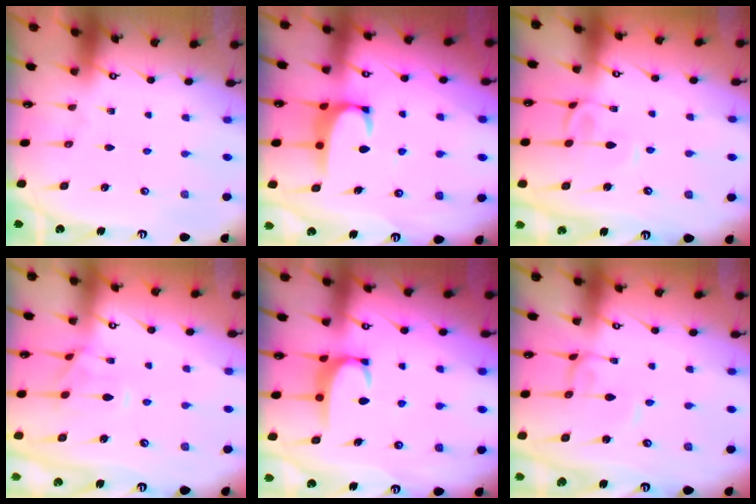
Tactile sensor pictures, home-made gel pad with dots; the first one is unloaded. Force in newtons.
{"total": 1.9, "press": 1.9, "slide": 0.3}
{"total": 2.7, "press": 2.7, "slide": 0.5}
{"total": 1.9, "press": 1.7, "slide": 0.9}
{"total": 2.6, "press": 2.6, "slide": 0.4}
{"total": 2.6, "press": 2.6, "slide": 0.0}